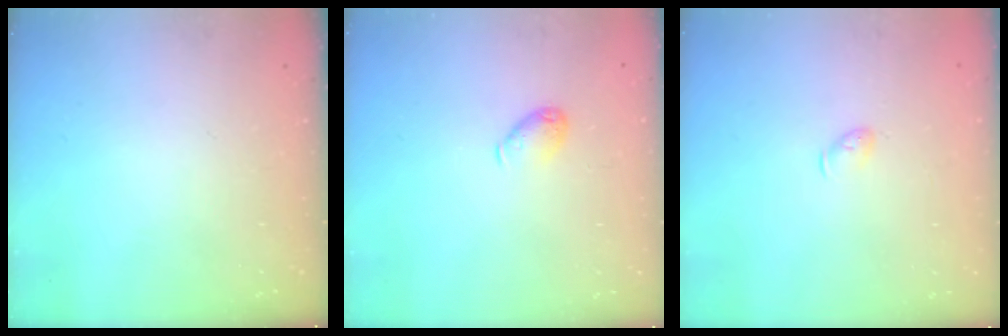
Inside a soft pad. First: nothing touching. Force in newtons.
{"total": 5.5, "press": 5.5, "slide": 0.4}
{"total": 3.6, "press": 3.5, "slide": 0.7}